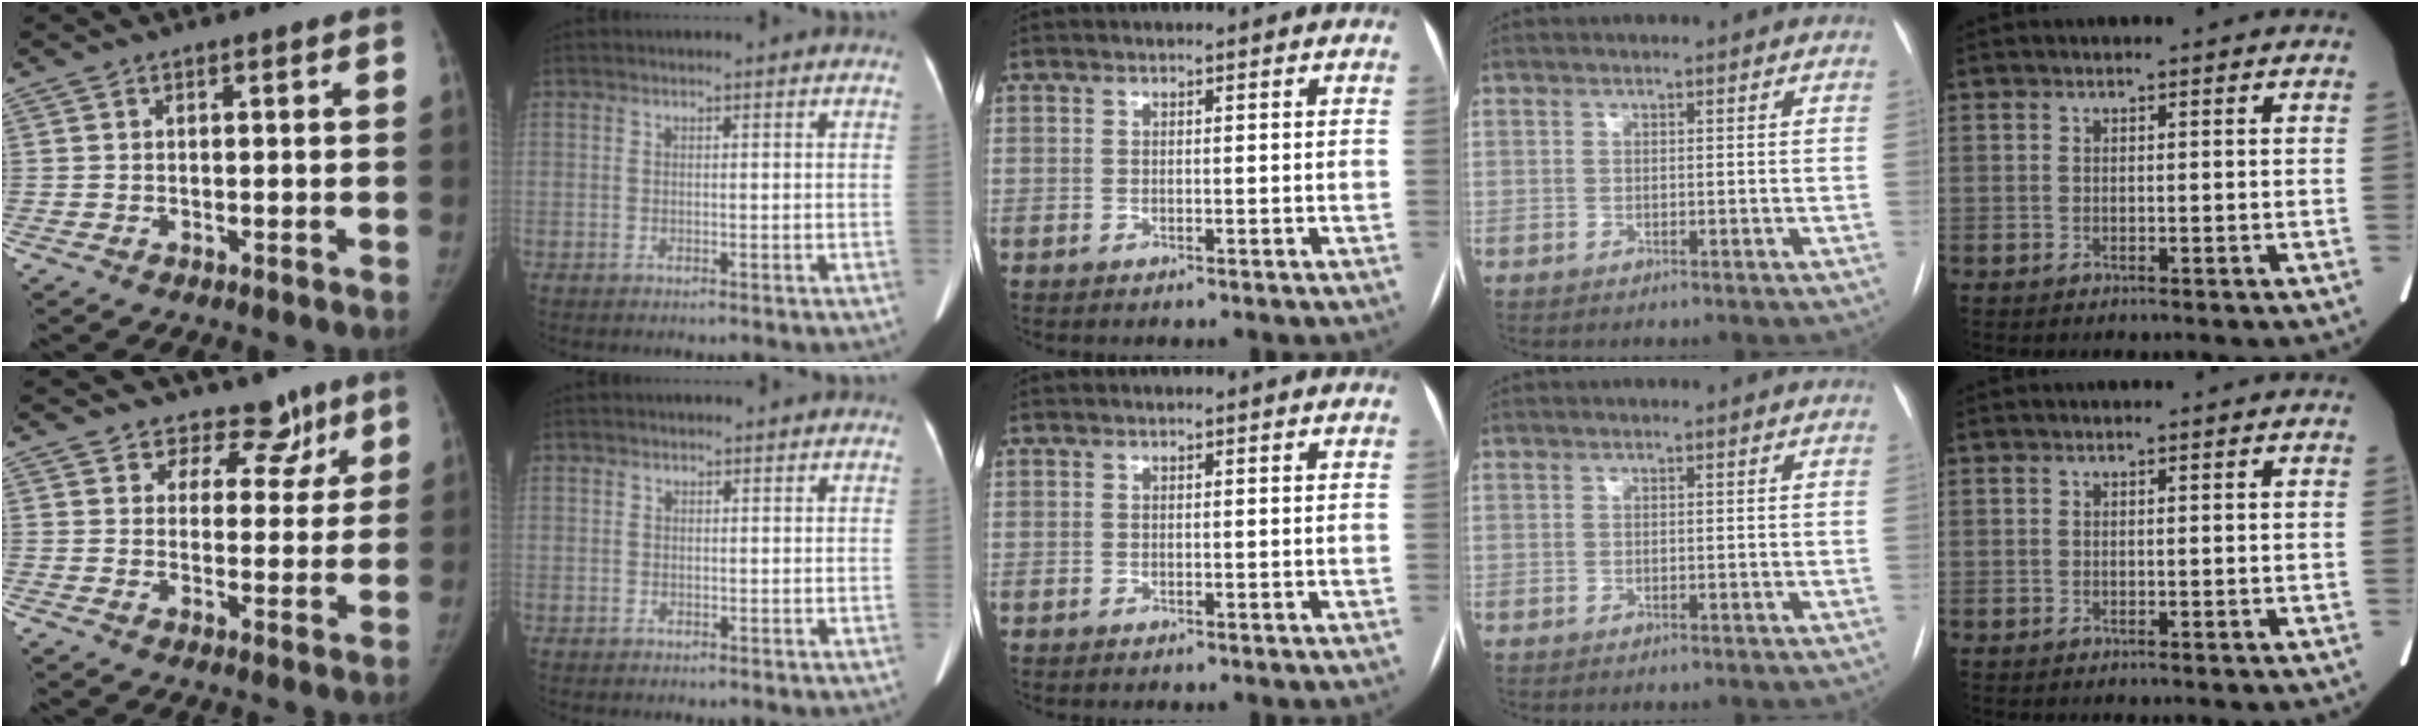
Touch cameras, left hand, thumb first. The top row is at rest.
{"thumb": {"total": 7.7, "force": [5.8, 5.0, 0.8], "torque": [0.030, -0.029, 0.073]}, "index": {"total": 0.6, "force": [-0.1, 0.5, -0.2], "torque": [0.008, 0.001, 0.002]}}